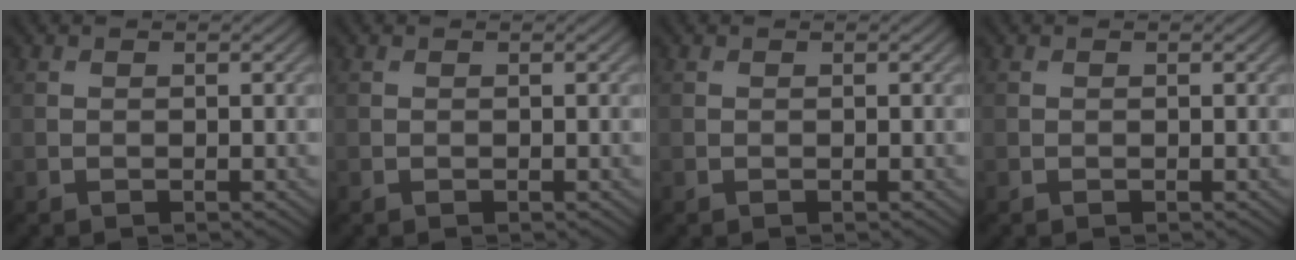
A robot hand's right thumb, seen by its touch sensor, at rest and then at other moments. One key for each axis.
{"total": 0.0}
{"total": 0.0}
{"total": 0.0}